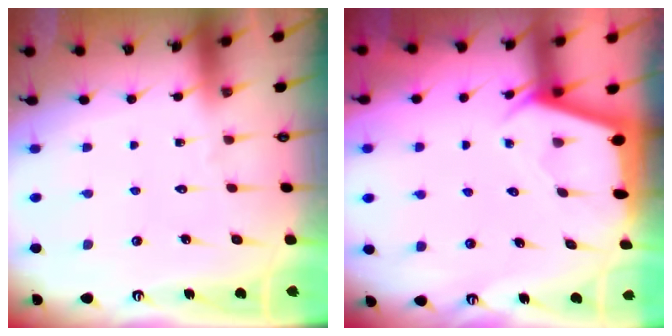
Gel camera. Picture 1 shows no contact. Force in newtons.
{"total": 2.2, "press": 2.2, "slide": 0.3}